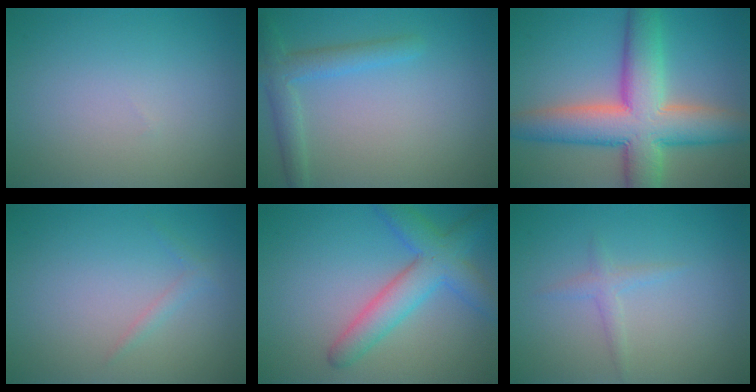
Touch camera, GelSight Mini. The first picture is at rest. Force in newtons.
{"total": 2.8, "press": 2.8, "slide": 0.2}
{"total": 10.5, "press": 10.5, "slide": 0.6}
{"total": 0.9, "press": 0.9, "slide": 0.0}
{"total": 5.3, "press": 5.3, "slide": 0.1}
{"total": 1.2, "press": 1.2, "slide": 0.1}